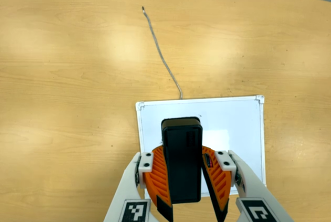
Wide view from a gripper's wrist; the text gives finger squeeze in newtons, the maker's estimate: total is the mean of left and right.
{"total": 9.8, "left": 9.8, "right": 9.9}